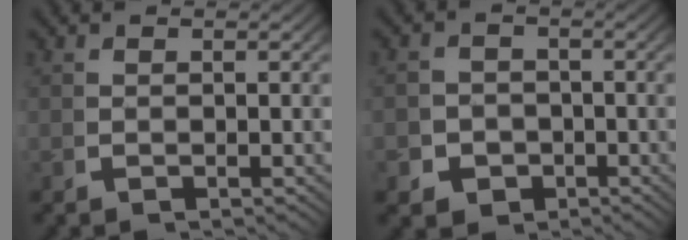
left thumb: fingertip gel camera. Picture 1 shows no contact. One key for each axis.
{"total": 5.2, "fx": -2.1, "fy": 4.4, "fz": 1.8, "tx": -0.031, "ty": -0.024, "tz": -0.029}